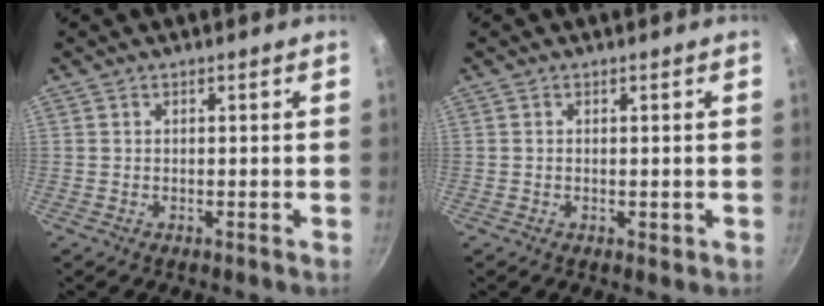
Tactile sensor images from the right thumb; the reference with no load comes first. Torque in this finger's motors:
{"motor_torque": [-0.72, 0.26, -0.28, -0.07, 0.05]}